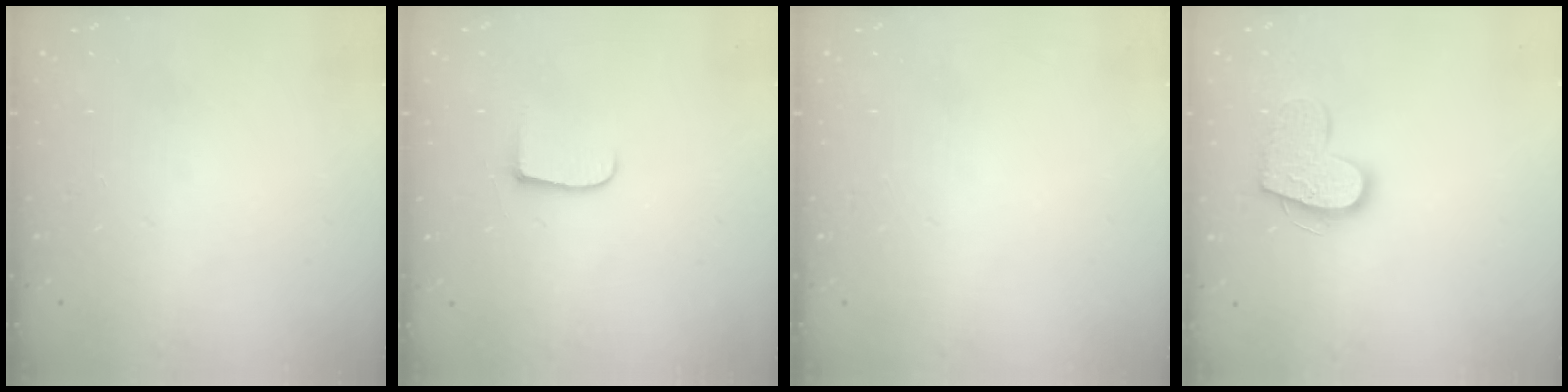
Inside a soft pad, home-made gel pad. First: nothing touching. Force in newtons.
{"total": 7.4, "press": 7.4, "slide": 0.6}
{"total": 0.0}
{"total": 13.3, "press": 13.3, "slide": 0.9}